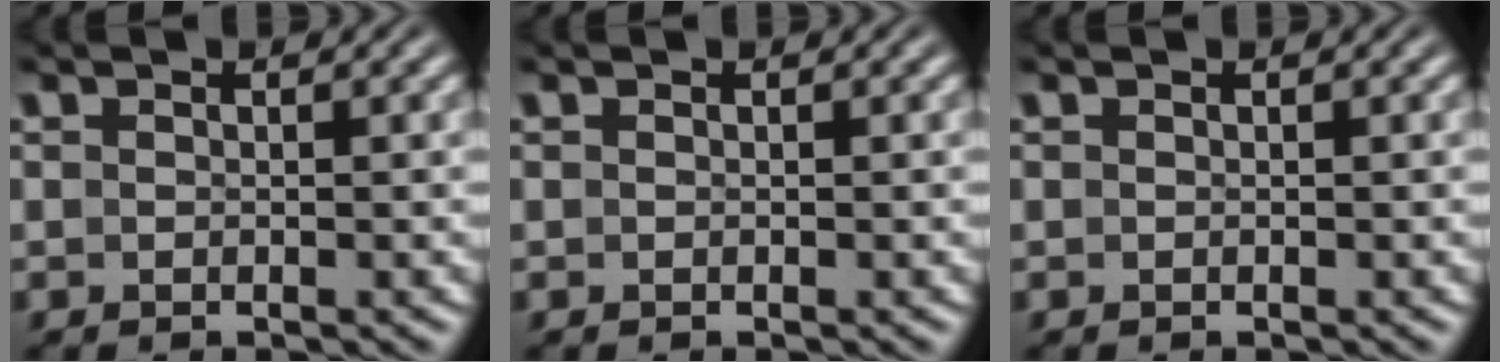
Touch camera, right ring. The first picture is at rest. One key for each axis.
{"total": 0.0}
{"total": 0.0}